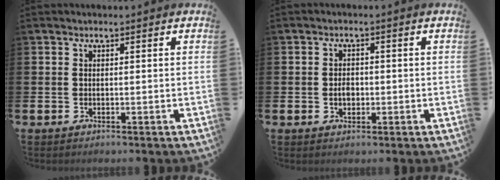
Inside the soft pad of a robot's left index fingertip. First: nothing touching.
{"total": 2.1, "force": [-0.2, 1.5, 1.4], "torque": [-0.010, -0.001, -0.010]}